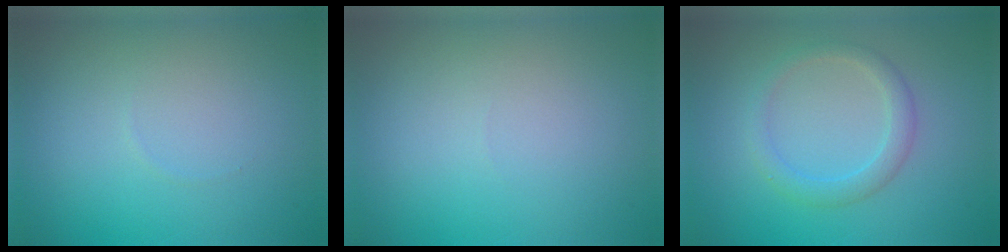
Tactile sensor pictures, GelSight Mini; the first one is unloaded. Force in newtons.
{"total": 0.0}
{"total": 2.2, "press": 2.2, "slide": 0.1}